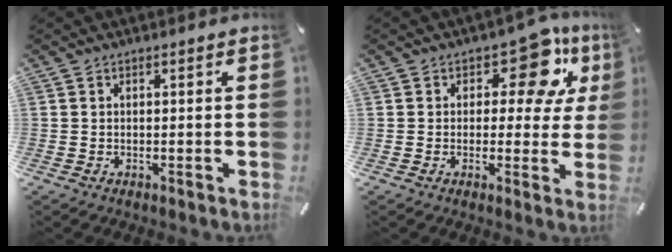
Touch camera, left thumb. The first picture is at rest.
{"total": 12.7, "force": [6.2, 6.6, 8.9], "torque": [-0.112, -0.035, 0.104]}